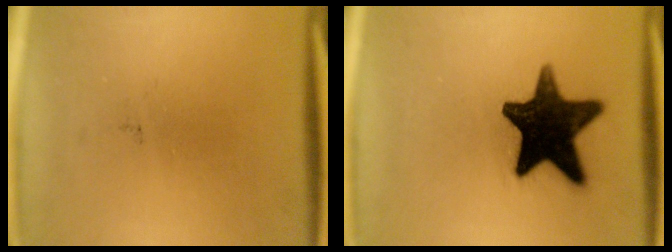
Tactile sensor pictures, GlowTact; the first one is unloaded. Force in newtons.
{"total": 16.9}